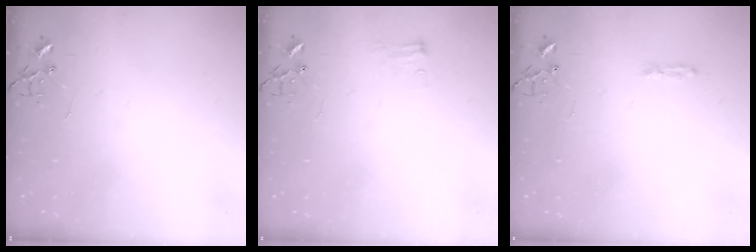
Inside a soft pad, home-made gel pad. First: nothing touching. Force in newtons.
{"total": 5.5, "press": 5.5, "slide": 0.7}
{"total": 3.6, "press": 3.6, "slide": 0.4}